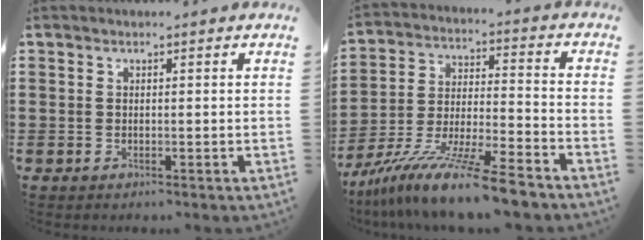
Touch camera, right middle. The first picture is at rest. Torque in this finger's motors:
{"motor_torque": [0.78, -0.46, 1.05, 0.21]}